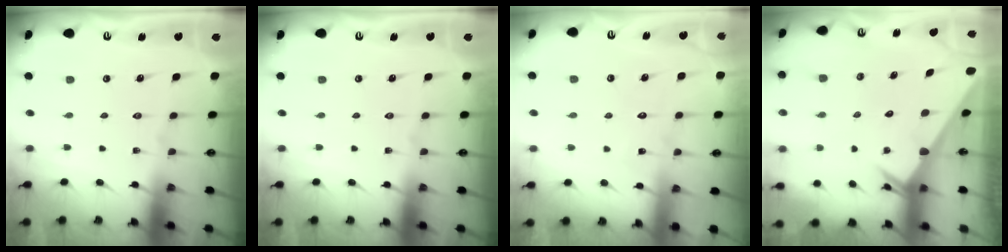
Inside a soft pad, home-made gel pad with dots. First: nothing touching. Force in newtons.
{"total": 0.0}
{"total": 5.8, "press": 5.8, "slide": 0.5}
{"total": 2.5, "press": 2.5, "slide": 0.1}